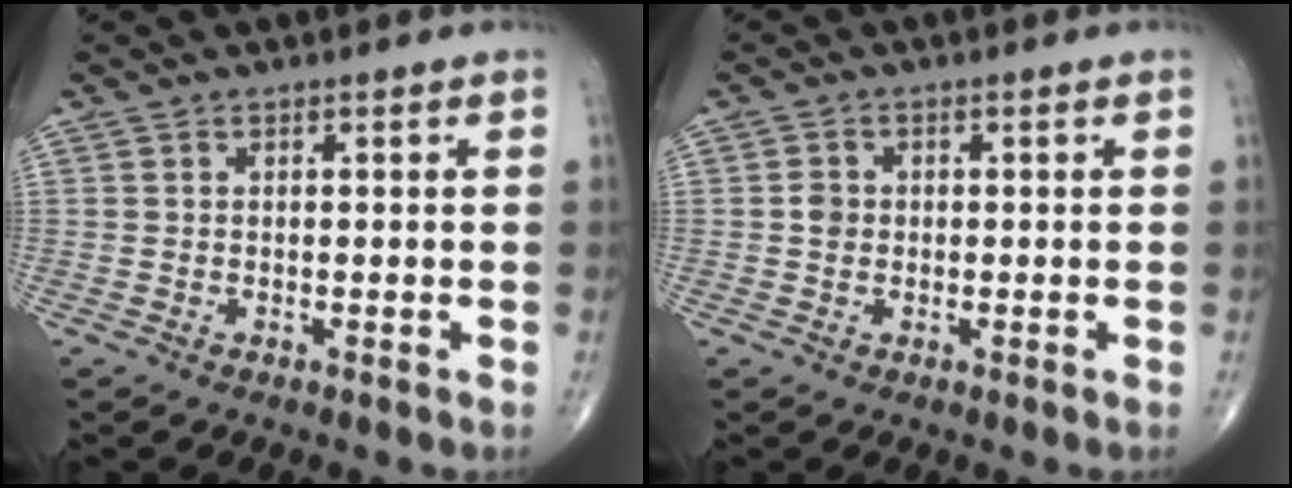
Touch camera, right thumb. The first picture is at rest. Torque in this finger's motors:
{"motor_torque": [0.37, 0.63, 0.37, -0.11, 0.00]}